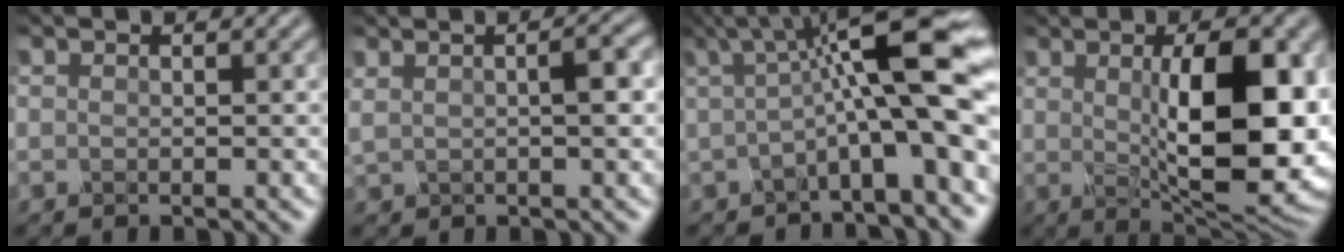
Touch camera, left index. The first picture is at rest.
{"total": 3.3, "force": [0.9, 1.2, 3.0], "torque": [-0.043, 0.009, 0.008]}
{"total": 11.7, "force": [1.0, 2.5, 11.4], "torque": [-0.163, 0.026, 0.006]}
{"total": 12.3, "force": [0.6, 4.0, 11.6], "torque": [-0.159, -0.004, 0.015]}